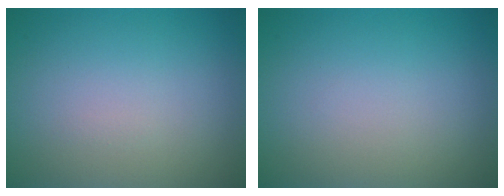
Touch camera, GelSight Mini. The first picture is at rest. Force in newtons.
{"total": 0.0}